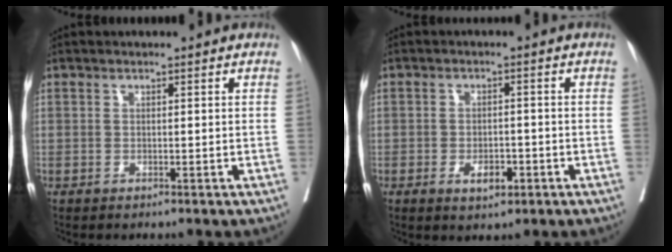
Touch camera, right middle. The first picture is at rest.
{"total": 3.6, "force": [-1.6, 1.7, 2.7], "torque": [-0.041, 0.002, -0.018]}